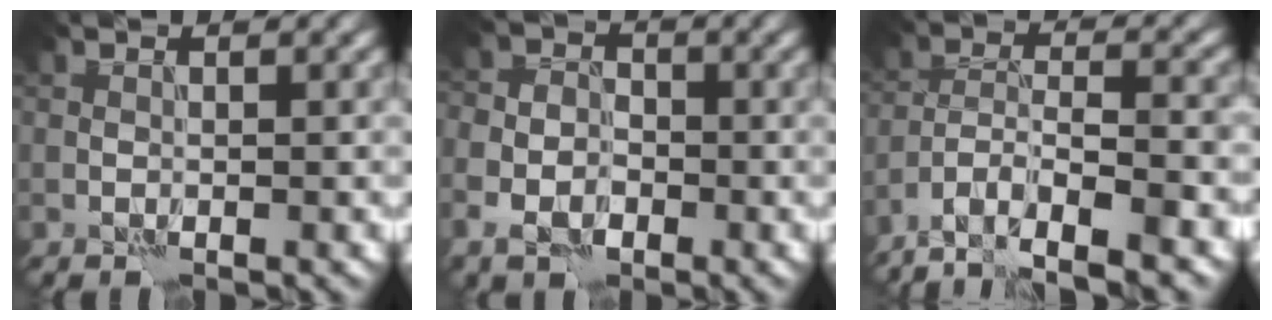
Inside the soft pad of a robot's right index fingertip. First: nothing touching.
{"total": 4.2, "force": [-1.8, 3.2, 2.2], "torque": [-0.020, -0.006, -0.042]}
{"total": 8.0, "force": [-6.2, 2.2, 4.5], "torque": [-0.067, -0.009, -0.112]}